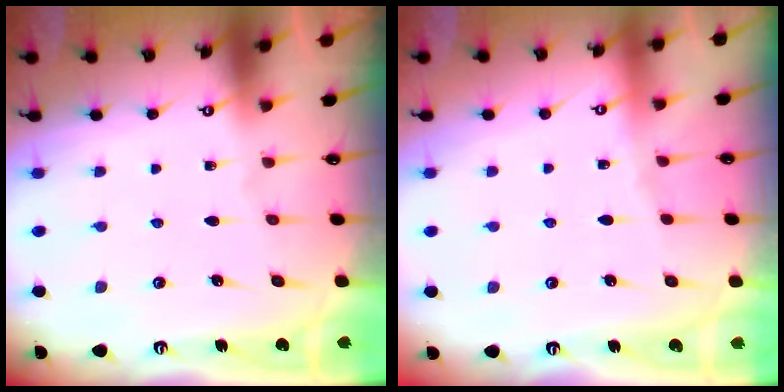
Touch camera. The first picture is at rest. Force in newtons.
{"total": 2.2, "press": 2.1, "slide": 0.5}